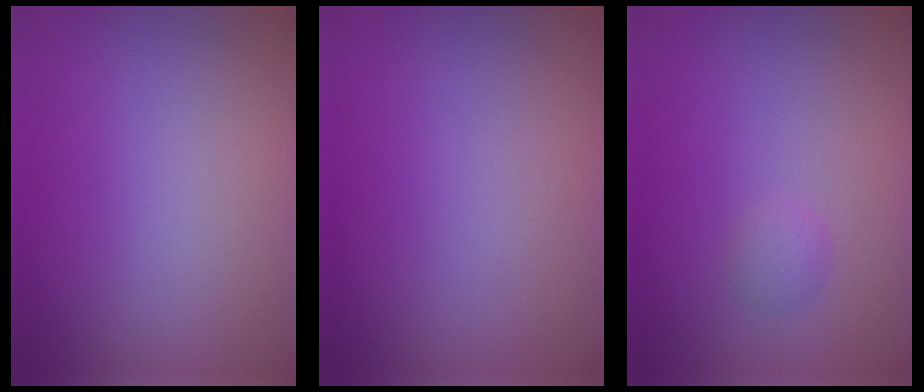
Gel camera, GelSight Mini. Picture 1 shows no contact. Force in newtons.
{"total": 0.0}
{"total": 1.0, "press": 1.0, "slide": 0.1}